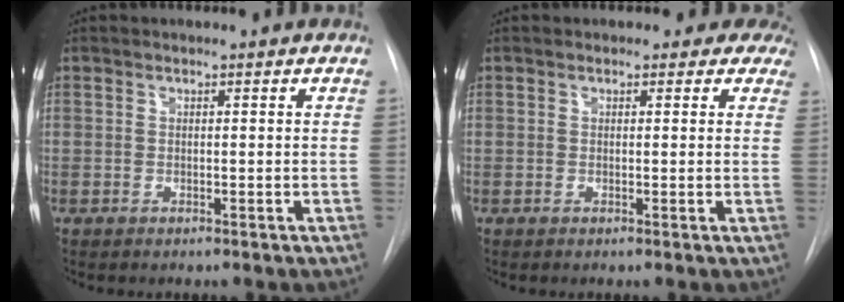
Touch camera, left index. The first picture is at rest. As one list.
[{"total": 4.7, "force": [3.9, 2.7, 0.2], "torque": [0.028, -0.005, 0.019]}]